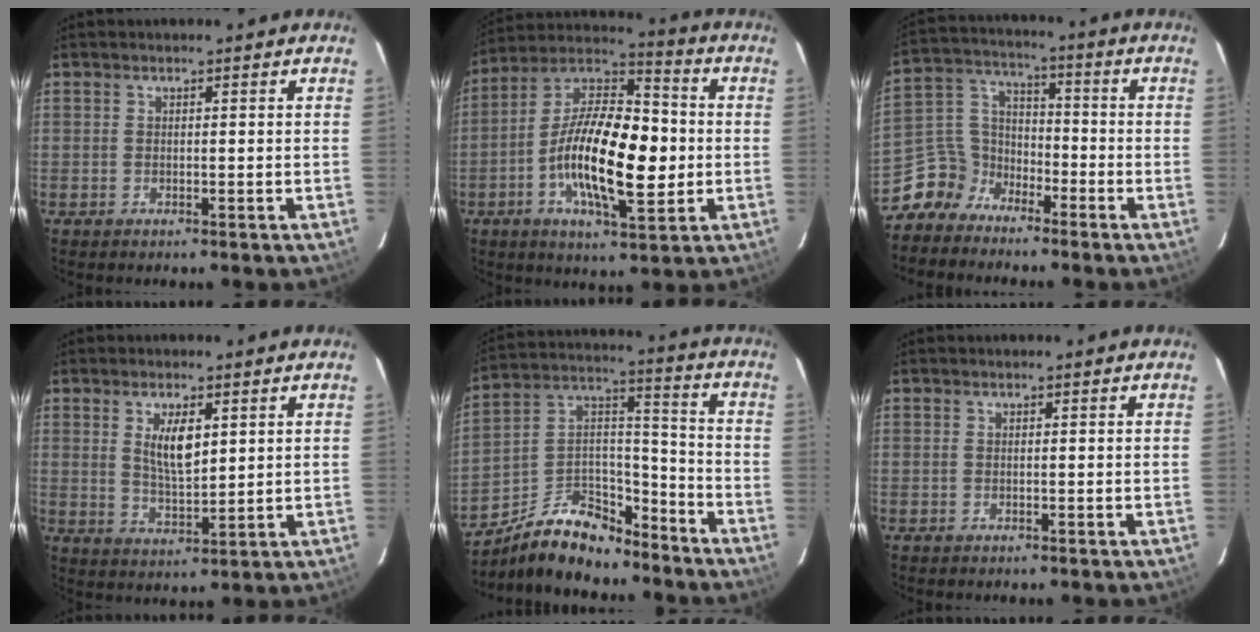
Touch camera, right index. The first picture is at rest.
{"total": 19.5, "force": [-2.8, 7.6, 17.7], "torque": [-0.327, 0.004, -0.060]}
{"total": 8.0, "force": [-6.1, 5.2, 0.6], "torque": [-0.035, 0.047, -0.138]}
{"total": 6.6, "force": [2.2, 2.6, 5.7], "torque": [-0.099, -0.005, 0.048]}
{"total": 15.7, "force": [-11.7, 7.4, 7.3], "torque": [-0.150, 0.051, -0.191]}
{"total": 0.0}